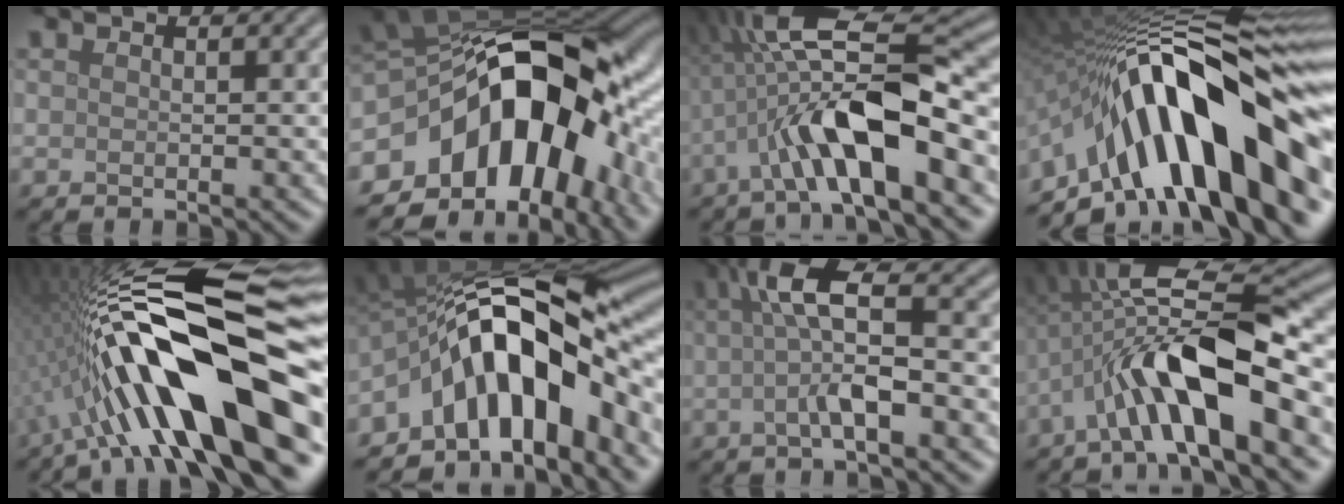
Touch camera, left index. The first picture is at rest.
{"total": 16.3, "force": [-5.0, 10.0, 11.8], "torque": [-0.164, -0.002, -0.088]}
{"total": 11.1, "force": [-2.1, 3.3, 10.4], "torque": [-0.181, 0.021, -0.044]}
{"total": 18.2, "force": [-5.3, 6.9, 16.0], "torque": [-0.214, 0.045, -0.098]}
{"total": 18.0, "force": [-4.2, 4.7, 16.8], "torque": [-0.246, 0.040, -0.080]}
{"total": 14.7, "force": [-4.3, 7.2, 12.0], "torque": [-0.152, 0.018, -0.086]}
{"total": 5.7, "force": [0.0, 1.3, 5.5], "torque": [-0.102, 0.011, -0.006]}
{"total": 10.9, "force": [-3.1, 2.9, 10.1], "torque": [-0.163, 0.021, -0.060]}